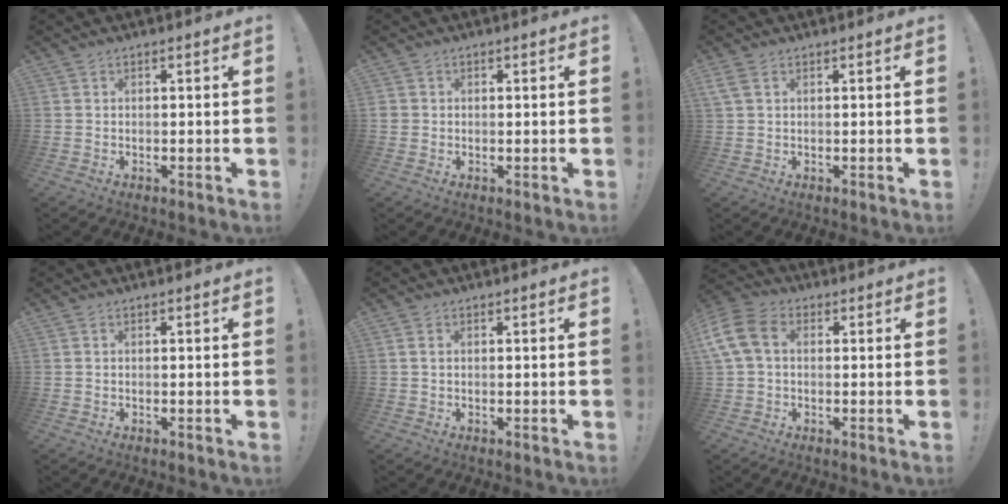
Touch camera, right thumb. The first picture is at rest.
{"total": 1.5, "force": [0.2, 1.5, 0.3], "torque": [-0.001, 0.002, 0.004]}
{"total": 3.0, "force": [1.3, 1.5, 2.3], "torque": [-0.047, 0.005, 0.027]}
{"total": 0.0}
{"total": 0.8, "force": [0.4, 0.5, 0.6], "torque": [-0.007, 0.001, 0.005]}
{"total": 10.9, "force": [1.8, 7.5, 7.7], "torque": [-0.164, 0.010, 0.040]}